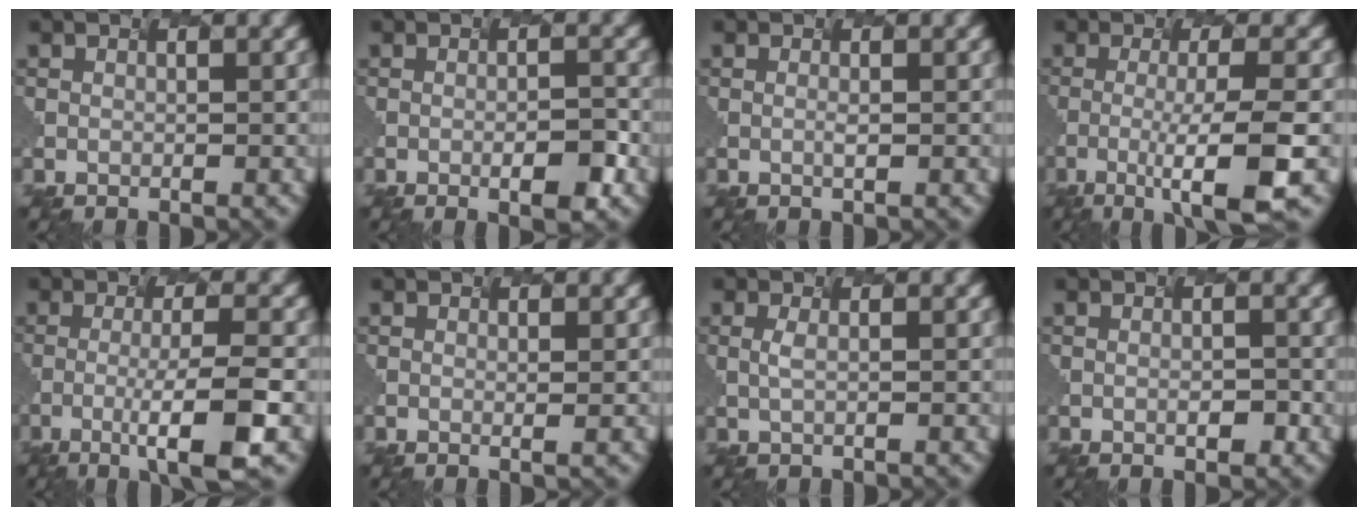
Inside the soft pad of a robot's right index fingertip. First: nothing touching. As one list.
[{"total": 2.6, "force": [-1.6, -0.2, 2.0], "torque": [-0.047, -0.005, 0.006]}, {"total": 0.7, "force": [-0.4, -0.5, -0.1], "torque": [-0.016, -0.004, 0.003]}, {"total": 6.4, "force": [-2.6, 0.4, 5.8], "torque": [-0.097, -0.009, -0.022]}, {"total": 5.6, "force": [-2.5, 0.3, 5.1], "torque": [-0.090, -0.007, -0.021]}, {"total": 0.6, "force": [-0.1, -0.1, 0.6], "torque": [-0.011, 0.001, 0.005]}, {"total": 0.9, "force": [-0.7, -0.6, -0.2], "torque": [-0.021, -0.004, 0.014]}, {"total": 1.1, "force": [-0.9, -0.6, 0.3], "torque": [-0.023, -0.003, 0.014]}]